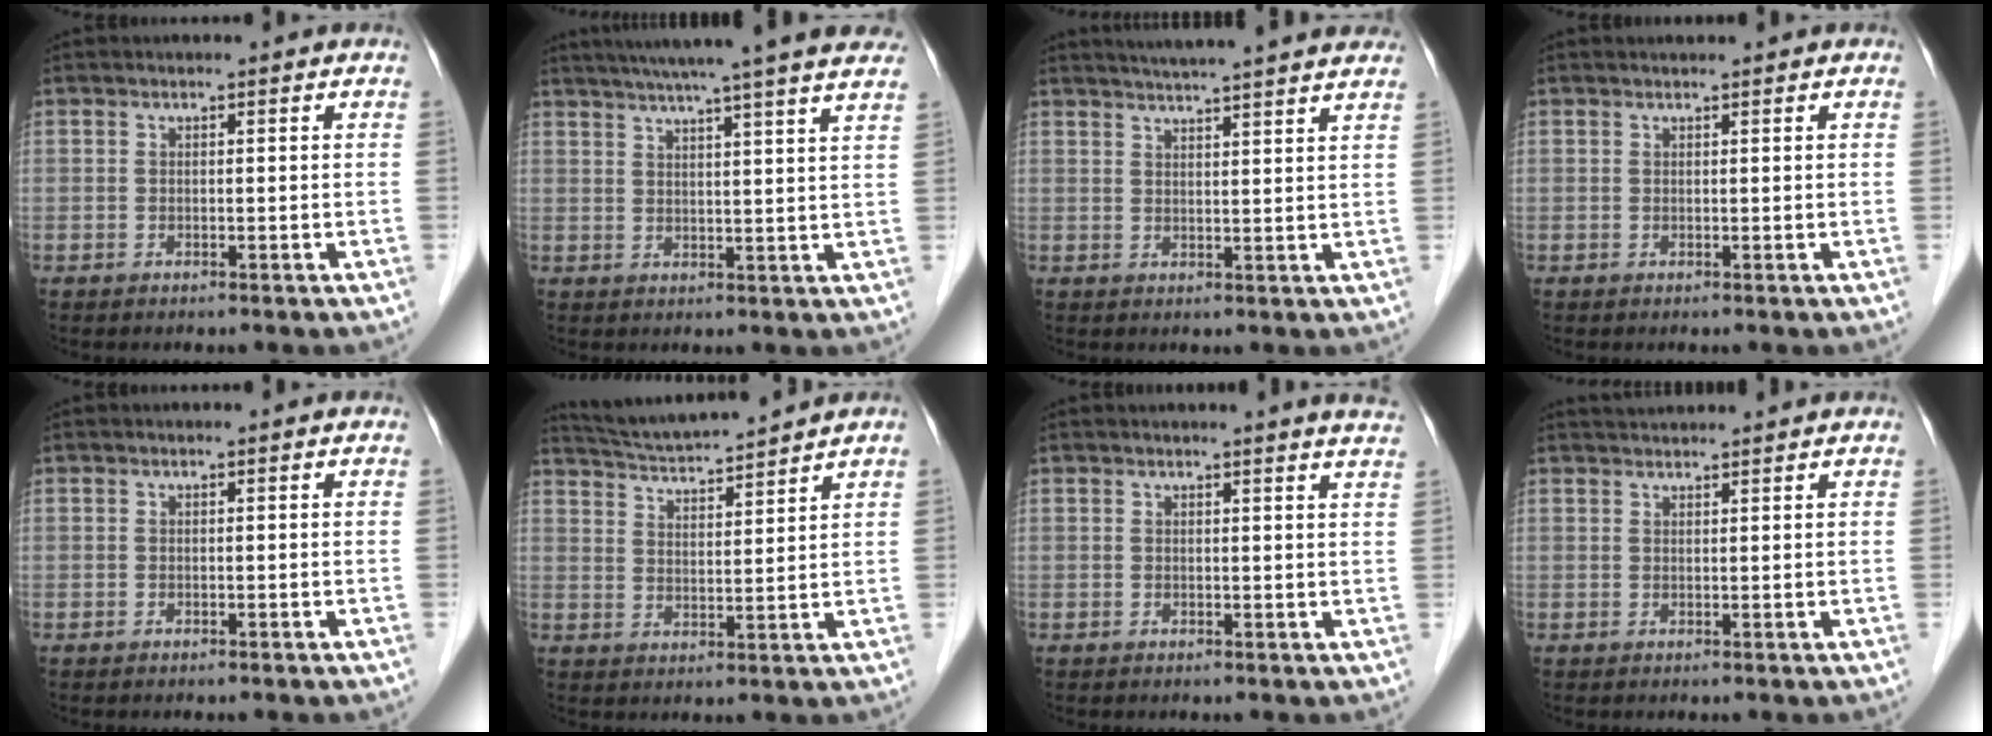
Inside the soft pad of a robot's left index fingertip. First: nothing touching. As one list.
[{"total": 19.5, "force": [16.7, -0.6, 10.2], "torque": [-0.164, 0.010, 0.210]}, {"total": 14.6, "force": [13.1, 0.1, 6.4], "torque": [-0.102, 0.014, 0.163]}, {"total": 0.7, "force": [0.7, 0.0, 0.2], "torque": [-0.007, 0.007, 0.012]}, {"total": 0.0}, {"total": 9.6, "force": [9.1, -0.6, 3.0], "torque": [-0.061, 0.015, 0.158]}, {"total": 6.1, "force": [5.7, -0.5, 2.1], "torque": [-0.021, -0.005, 0.042]}, {"total": 3.8, "force": [3.7, -0.4, 0.7], "torque": [-0.009, 0.029, 0.060]}]